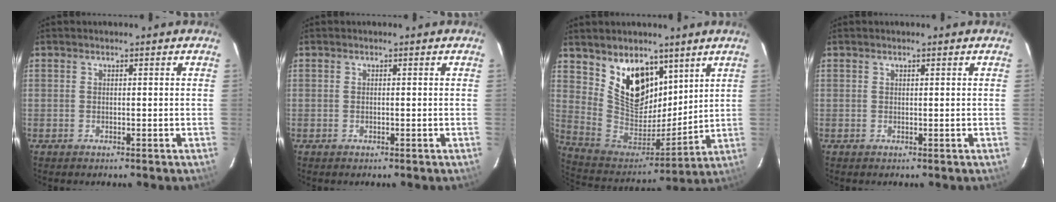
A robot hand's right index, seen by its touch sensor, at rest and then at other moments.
{"total": 0.0}
{"total": 15.9, "force": [9.6, 9.7, 8.1], "torque": [-0.158, -0.002, 0.195]}
{"total": 0.0}